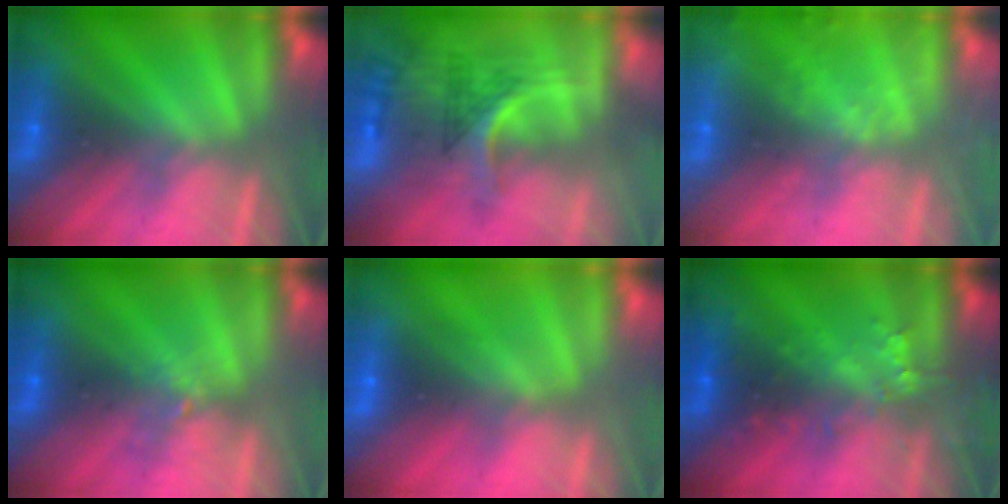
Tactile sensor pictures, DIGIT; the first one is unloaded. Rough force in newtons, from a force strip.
{"total": 2.9}
{"total": 2.4}
{"total": 2.1}
{"total": 2.7}
{"total": 5.8}